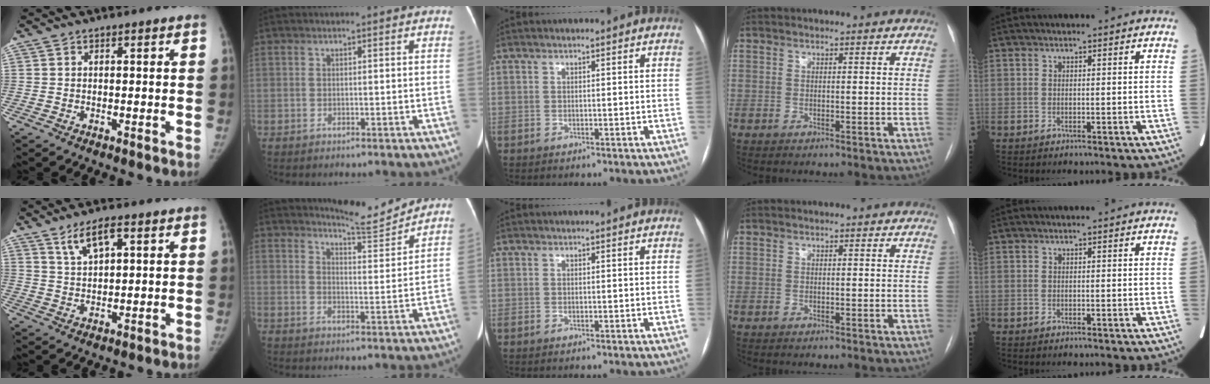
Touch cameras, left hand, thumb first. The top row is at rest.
{"thumb": {"total": 5.6, "force": [3.0, 2.1, 4.3], "torque": [-0.073, -0.007, 0.060]}, "index": {"total": 6.4, "force": [6.3, -0.6, 0.3], "torque": [-0.019, -0.026, 0.096]}}